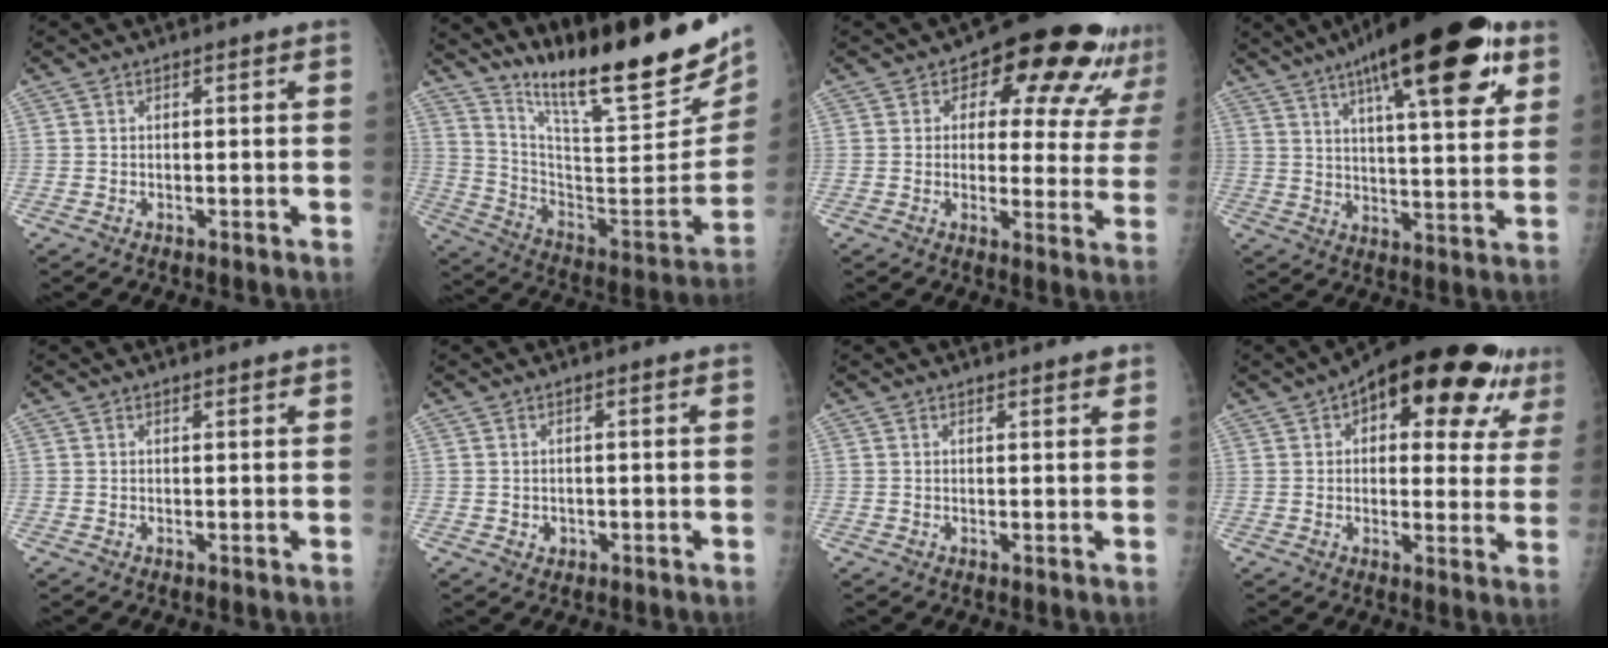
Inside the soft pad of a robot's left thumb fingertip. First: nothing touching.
{"total": 27.6, "force": [20.0, 4.8, 18.3], "torque": [-0.265, -0.102, 0.320]}
{"total": 17.0, "force": [10.1, 8.8, 10.4], "torque": [-0.079, -0.030, 0.111]}
{"total": 24.7, "force": [13.2, 7.1, 19.6], "torque": [-0.279, -0.020, 0.196]}
{"total": 1.1, "force": [0.9, 0.2, 0.5], "torque": [-0.004, -0.003, 0.012]}
{"total": 1.1, "force": [-0.1, 1.0, 0.5], "torque": [-0.004, 0.001, 0.003]}
{"total": 1.8, "force": [1.5, 0.4, 1.0], "torque": [-0.010, -0.006, 0.019]}
{"total": 22.1, "force": [10.9, 9.4, 16.7], "torque": [-0.194, 0.003, 0.143]}